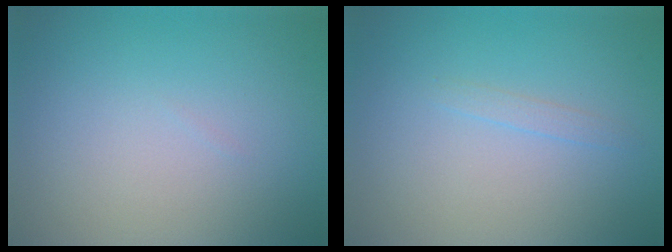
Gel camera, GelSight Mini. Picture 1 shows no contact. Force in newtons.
{"total": 0.7, "press": 0.7, "slide": 0.1}